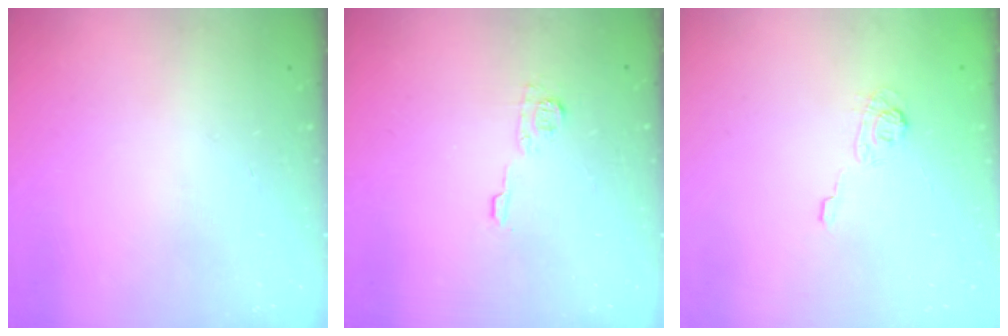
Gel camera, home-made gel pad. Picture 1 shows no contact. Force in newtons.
{"total": 6.2, "press": 6.2, "slide": 0.5}
{"total": 3.3, "press": 2.9, "slide": 1.6}